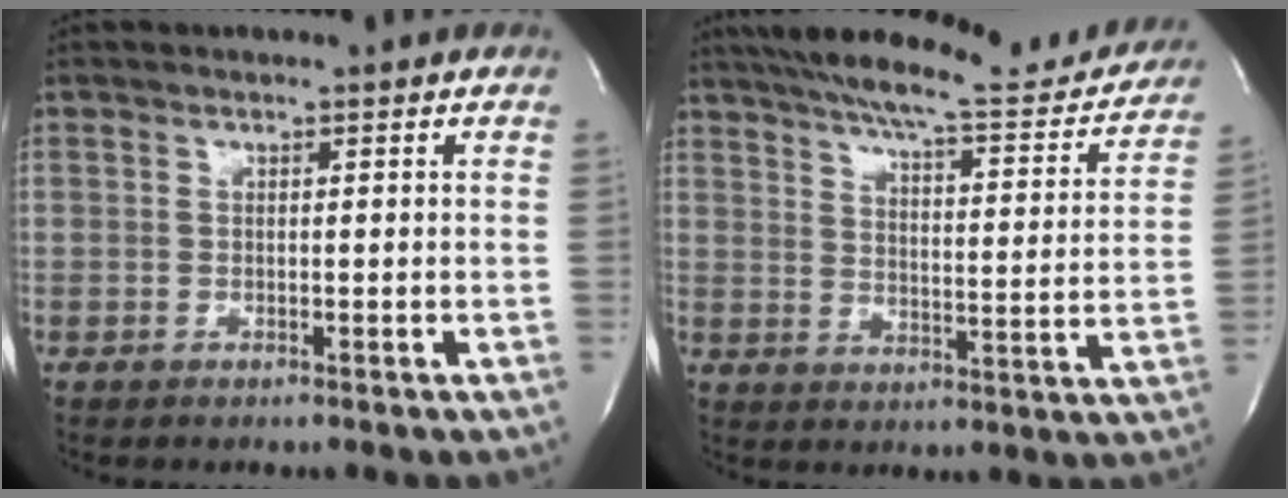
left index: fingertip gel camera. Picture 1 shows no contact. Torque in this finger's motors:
{"motor_torque": [-0.16, -0.10, 0.23, 0.05]}